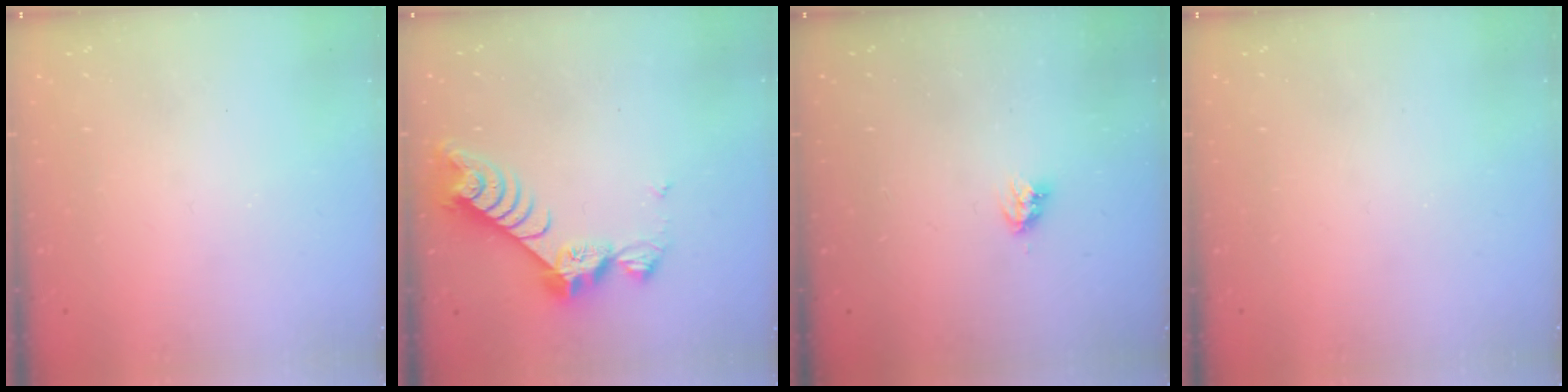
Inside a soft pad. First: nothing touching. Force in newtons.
{"total": 9.4, "press": 9.4, "slide": 0.9}
{"total": 3.5, "press": 3.5, "slide": 0.4}
{"total": 0.0}